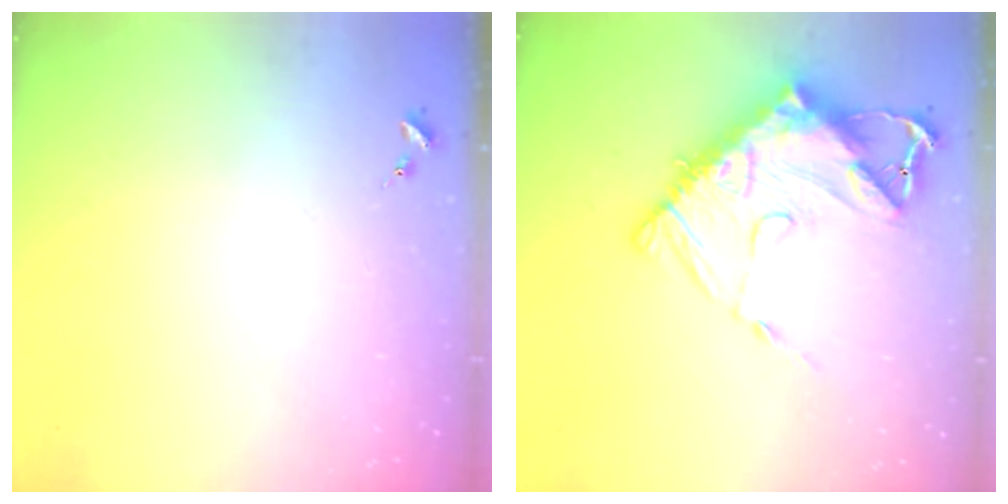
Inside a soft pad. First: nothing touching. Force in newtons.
{"total": 18.7, "press": 18.6, "slide": 1.9}